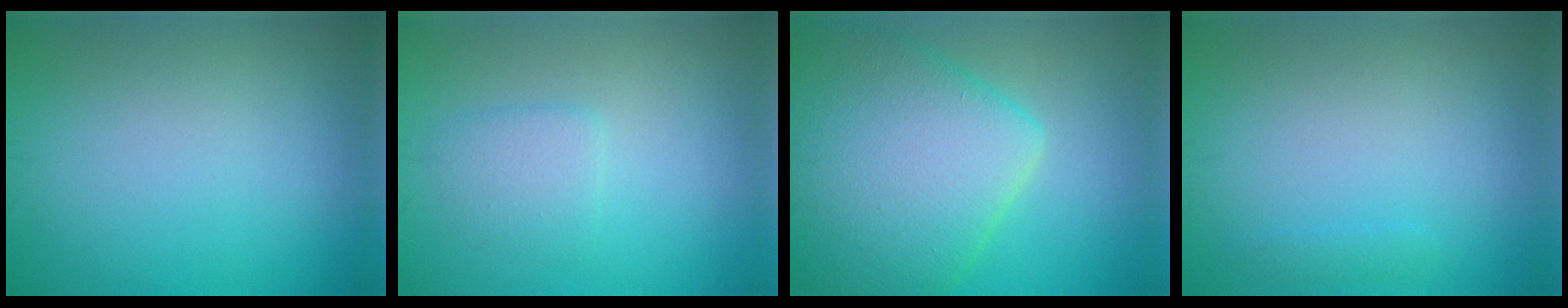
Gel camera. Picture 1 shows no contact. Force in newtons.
{"total": 2.0, "press": 2.0, "slide": 0.2}
{"total": 10.8, "press": 10.8, "slide": 0.6}
{"total": 0.7, "press": 0.7, "slide": 0.1}